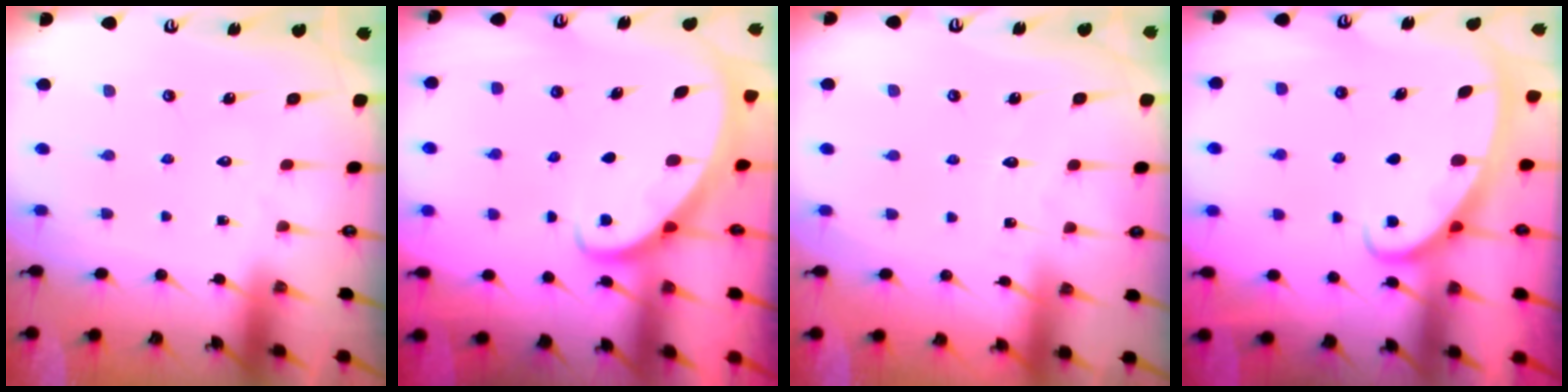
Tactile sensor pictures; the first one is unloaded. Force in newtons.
{"total": 2.5, "press": 2.5, "slide": 0.3}
{"total": 2.5, "press": 2.5, "slide": 0.3}
{"total": 2.7, "press": 2.7, "slide": 0.4}